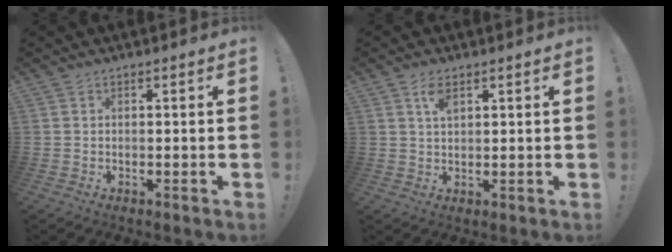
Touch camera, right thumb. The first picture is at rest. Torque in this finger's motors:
{"motor_torque": [0.38, 1.19, -0.02, -0.01, 0.00]}